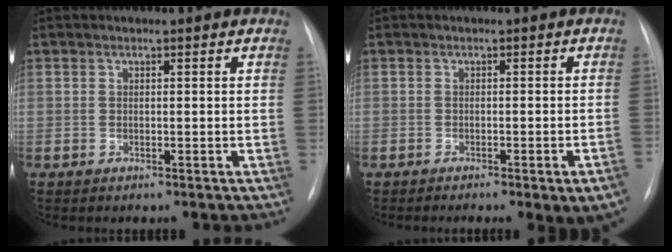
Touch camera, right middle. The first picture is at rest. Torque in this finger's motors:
{"motor_torque": [1.11, -1.03, 0.26, 0.10]}